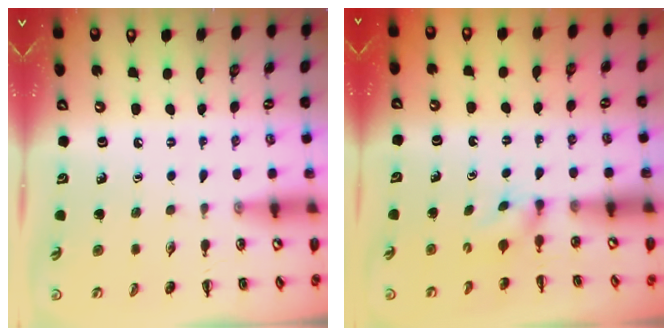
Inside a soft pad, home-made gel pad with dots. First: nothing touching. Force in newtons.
{"total": 1.8, "press": 1.5, "slide": 0.9}